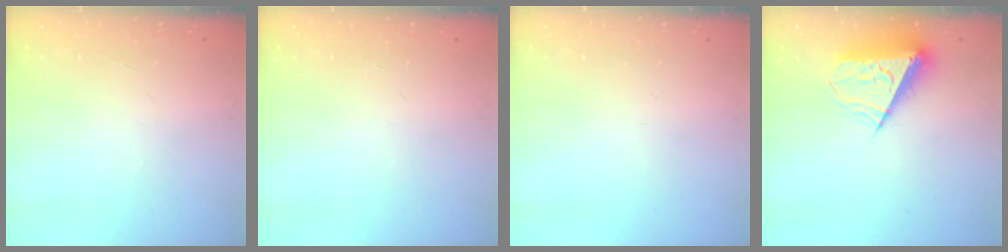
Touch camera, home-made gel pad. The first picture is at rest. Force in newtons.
{"total": 0.0}
{"total": 0.0}
{"total": 9.2, "press": 9.2, "slide": 0.2}